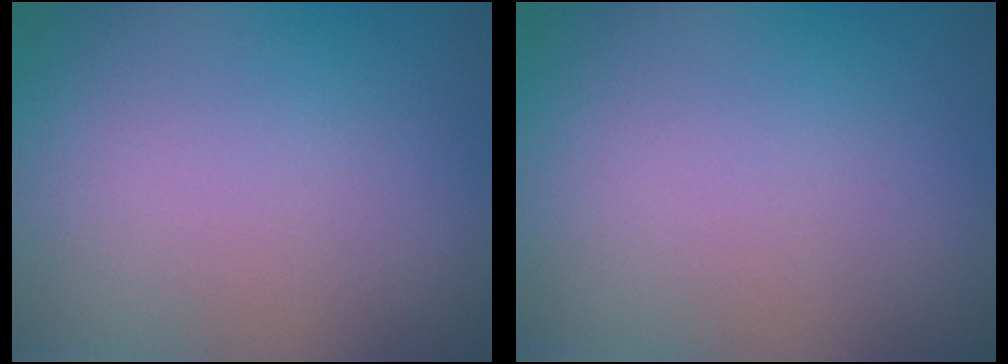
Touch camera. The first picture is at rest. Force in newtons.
{"total": 0.0}